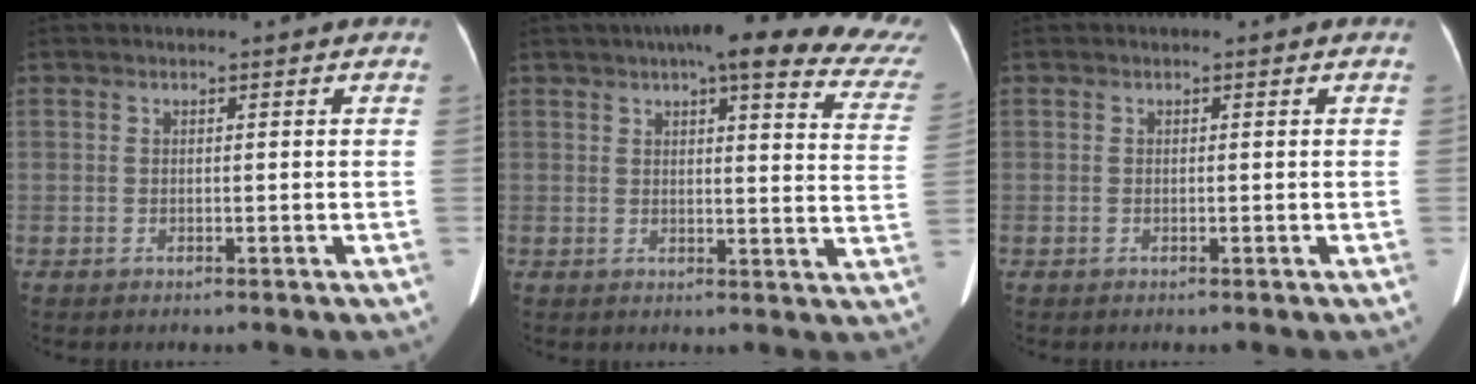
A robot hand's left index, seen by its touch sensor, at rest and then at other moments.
{"total": 22.5, "force": [18.4, 3.4, 12.6], "torque": [-0.151, -0.011, 0.196]}
{"total": 0.0}